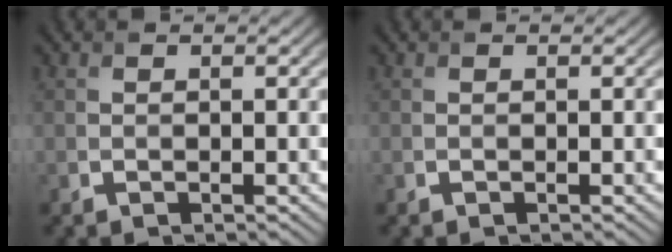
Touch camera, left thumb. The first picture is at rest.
{"total": 0.0}